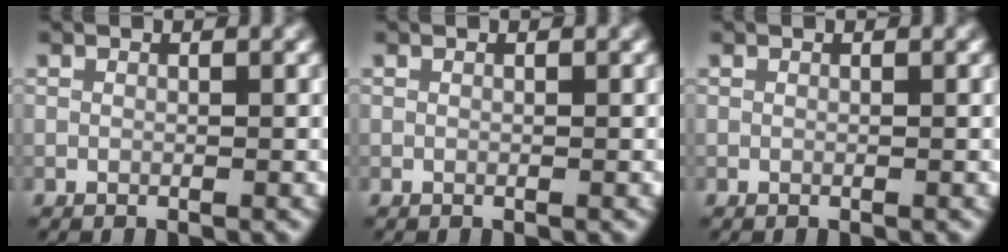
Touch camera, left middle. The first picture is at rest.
{"total": 0.0}
{"total": 0.0}